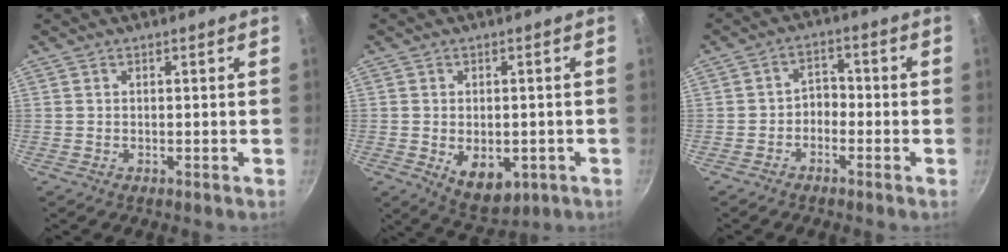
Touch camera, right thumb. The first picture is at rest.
{"total": 8.4, "force": [-2.2, 5.3, 6.2], "torque": [-0.068, -0.005, -0.014]}
{"total": 3.4, "force": [-1.7, 2.4, 1.7], "torque": [-0.011, 0.028, -0.034]}